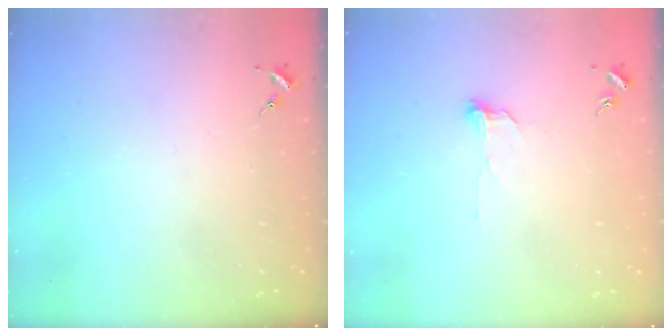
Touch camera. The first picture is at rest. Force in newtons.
{"total": 5.5, "press": 5.5, "slide": 0.5}